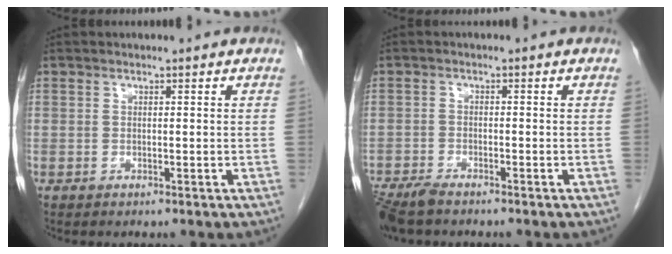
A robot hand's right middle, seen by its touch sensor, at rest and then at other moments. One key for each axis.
{"total": 5.0, "fx": -4.2, "fy": 1.1, "fz": 2.4, "tx": -0.045, "ty": -0.012, "tz": -0.076}